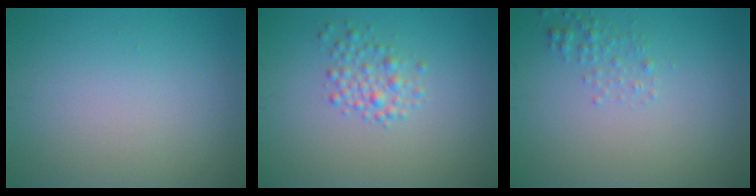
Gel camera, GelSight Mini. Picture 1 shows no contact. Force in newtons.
{"total": 2.1, "press": 2.1, "slide": 0.1}
{"total": 1.3, "press": 1.3, "slide": 0.1}